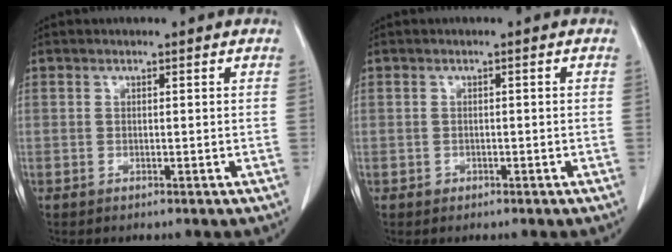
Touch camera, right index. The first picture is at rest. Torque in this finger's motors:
{"motor_torque": [-0.07, 0.06, -0.13, -0.09]}